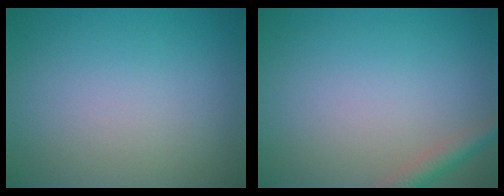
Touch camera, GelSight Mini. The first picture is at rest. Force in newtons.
{"total": 2.0, "press": 2.0, "slide": 0.1}